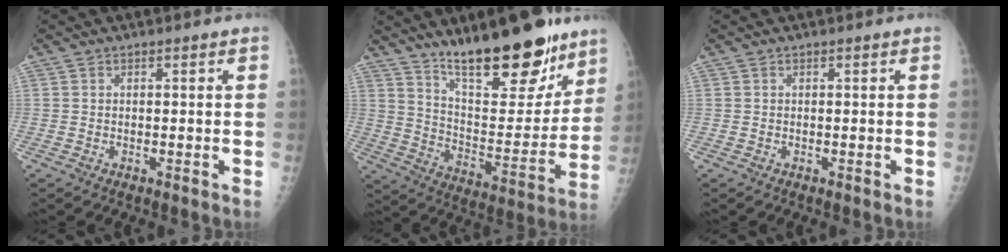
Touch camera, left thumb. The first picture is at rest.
{"total": 22.2, "force": [15.9, 7.0, 13.8], "torque": [-0.162, -0.099, 0.257]}
{"total": 0.0}